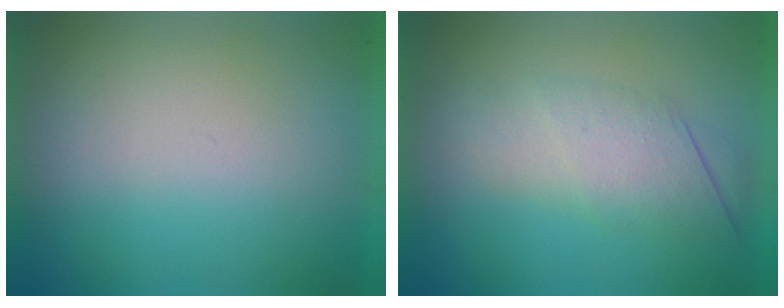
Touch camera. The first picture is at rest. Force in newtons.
{"total": 3.0}